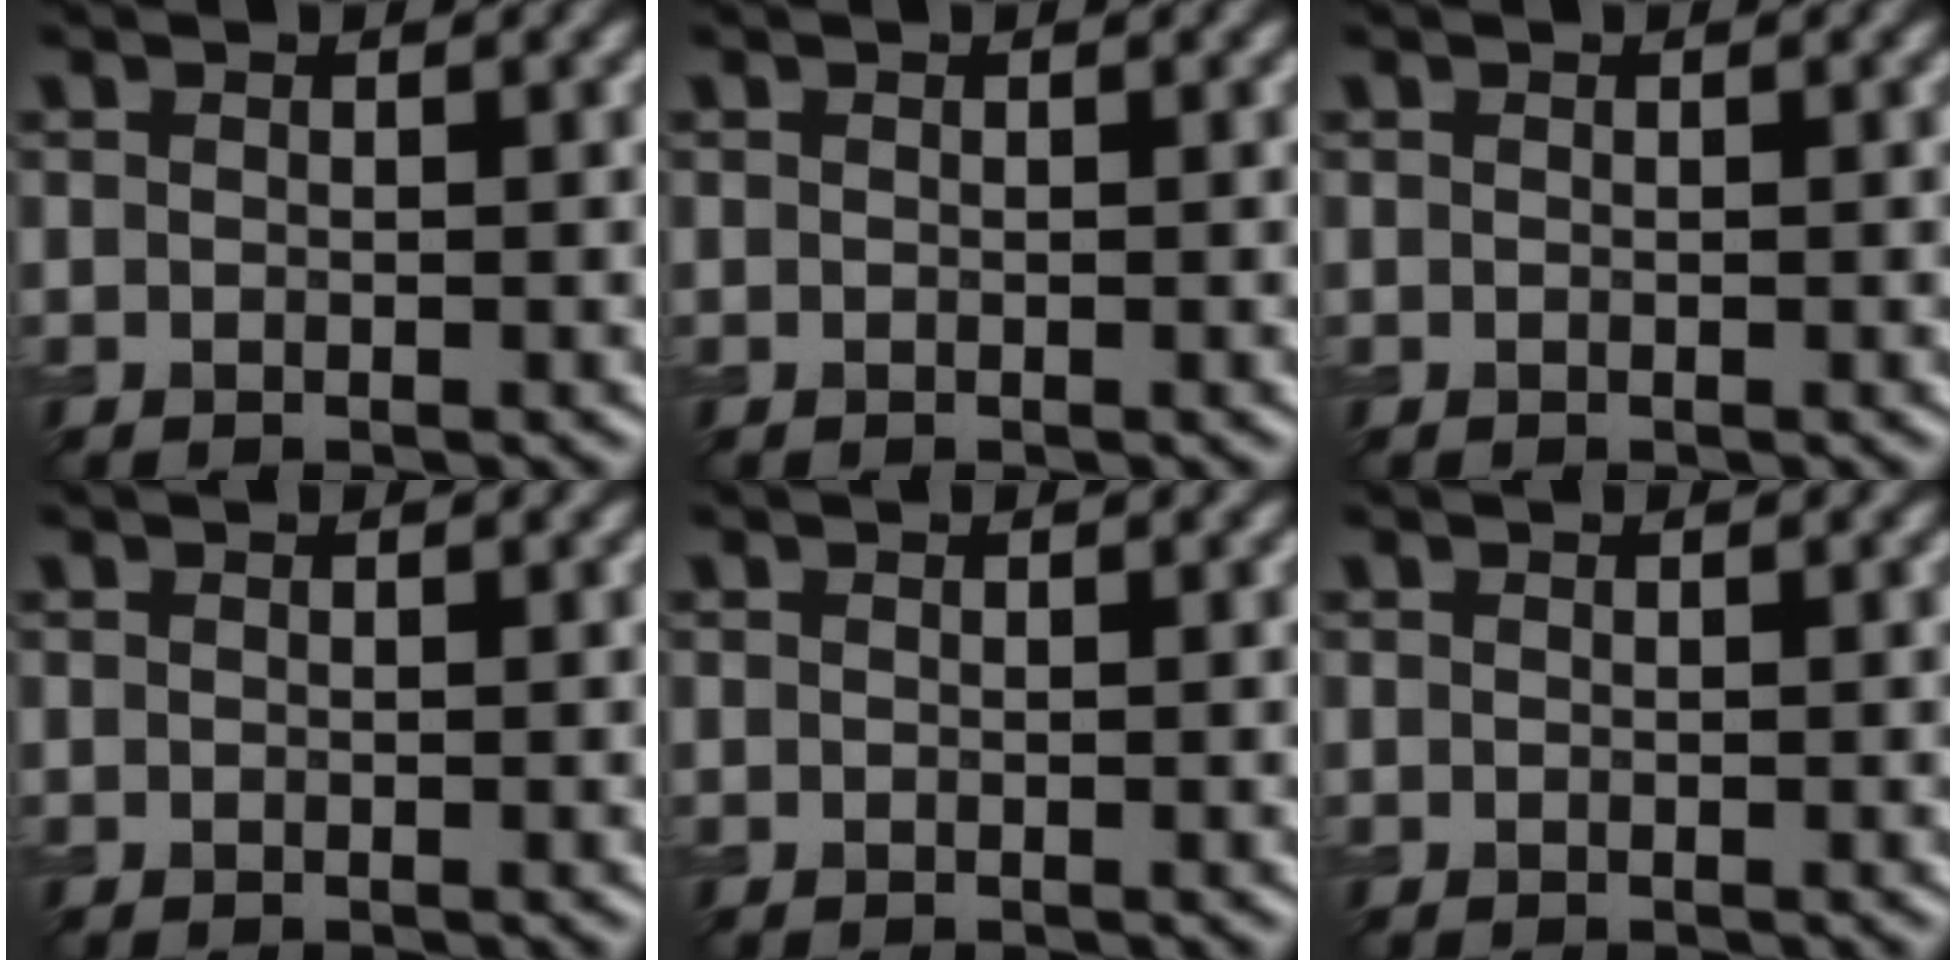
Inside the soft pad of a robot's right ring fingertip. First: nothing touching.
{"total": 0.0}
{"total": 0.0}
{"total": 0.0}
{"total": 0.0}
{"total": 0.0}